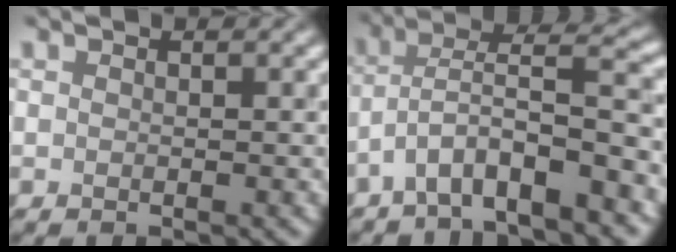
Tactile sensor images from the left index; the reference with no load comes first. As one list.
[{"total": 7.1, "force": [-4.1, 1.5, 5.6], "torque": [-0.089, 0.018, -0.070]}]